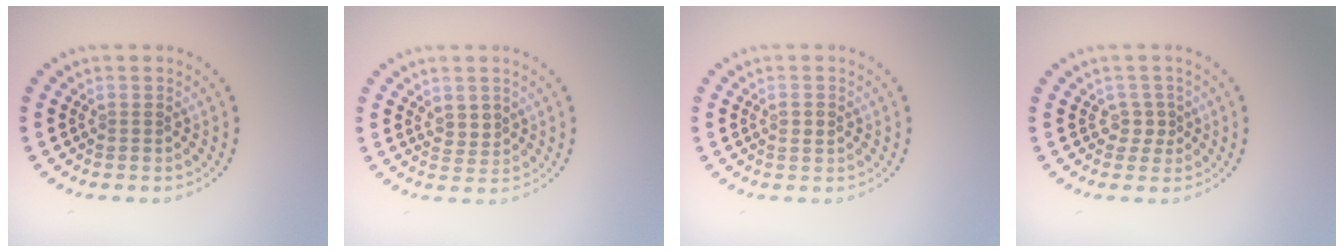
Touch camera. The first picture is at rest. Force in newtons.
{"total": 1.5, "press": 1.3, "slide": 0.7}
{"total": 1.0, "press": 1.0, "slide": 0.2}
{"total": 1.5, "press": 1.1, "slide": 1.0}